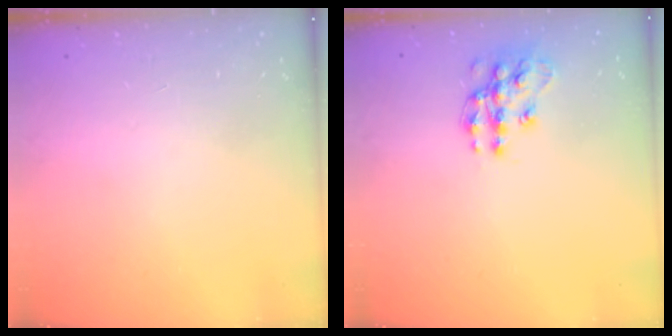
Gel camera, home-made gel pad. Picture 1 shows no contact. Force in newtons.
{"total": 12.6, "press": 12.6, "slide": 0.8}